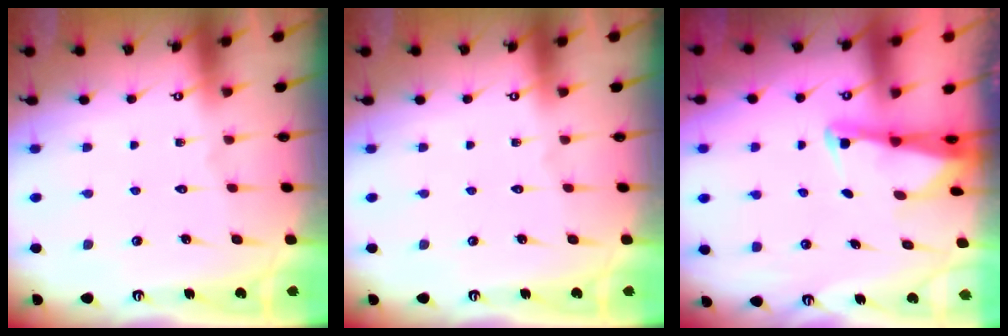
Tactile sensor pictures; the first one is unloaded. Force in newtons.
{"total": 0.0}
{"total": 2.4, "press": 2.4, "slide": 0.3}